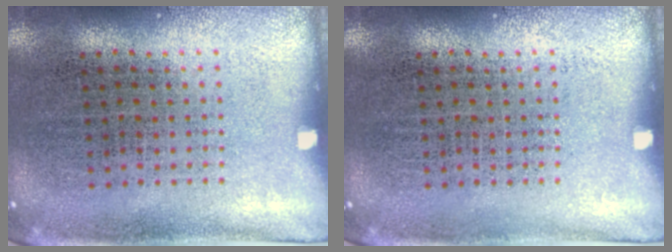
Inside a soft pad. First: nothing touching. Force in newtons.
{"total": 0.0}